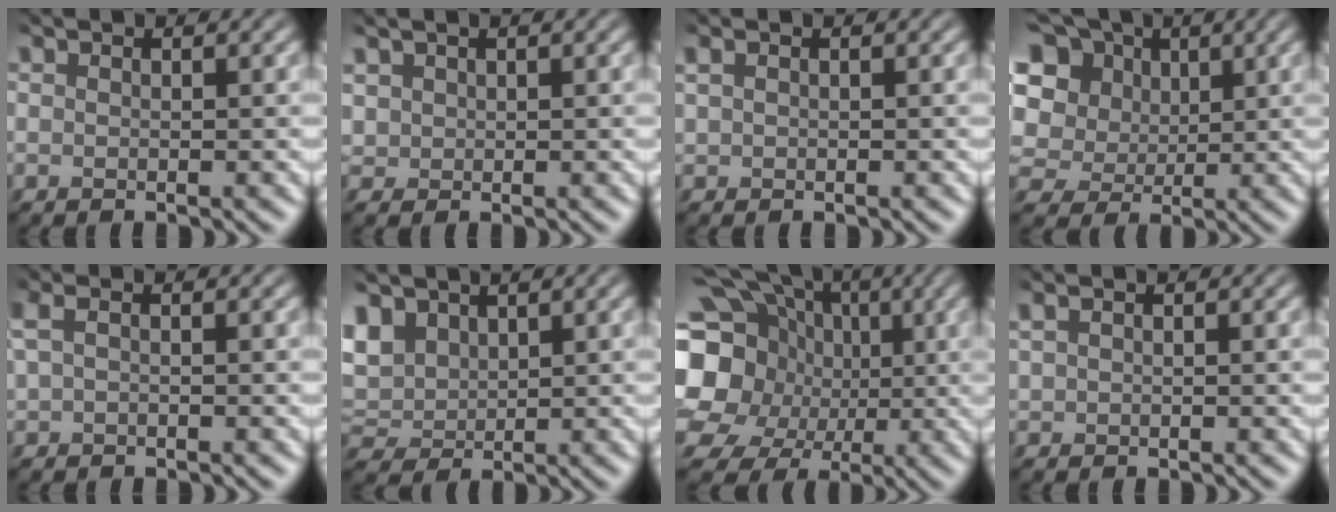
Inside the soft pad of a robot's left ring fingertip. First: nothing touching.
{"total": 0.8, "force": [0.7, 0.4, -0.1], "torque": [-0.006, 0.005, 0.025]}
{"total": 0.0}
{"total": 13.5, "force": [5.7, 10.4, 6.3], "torque": [-0.154, 0.044, 0.107]}
{"total": 1.3, "force": [0.2, 0.5, 1.2], "torque": [-0.027, 0.003, 0.012]}
{"total": 3.4, "force": [2.0, 2.3, 1.5], "torque": [-0.055, 0.007, 0.043]}
{"total": 16.5, "force": [0.4, 14.6, 7.7], "torque": [-0.195, 0.021, -0.006]}
{"total": 0.6, "force": [0.5, 0.2, 0.4], "torque": [-0.010, 0.005, 0.012]}